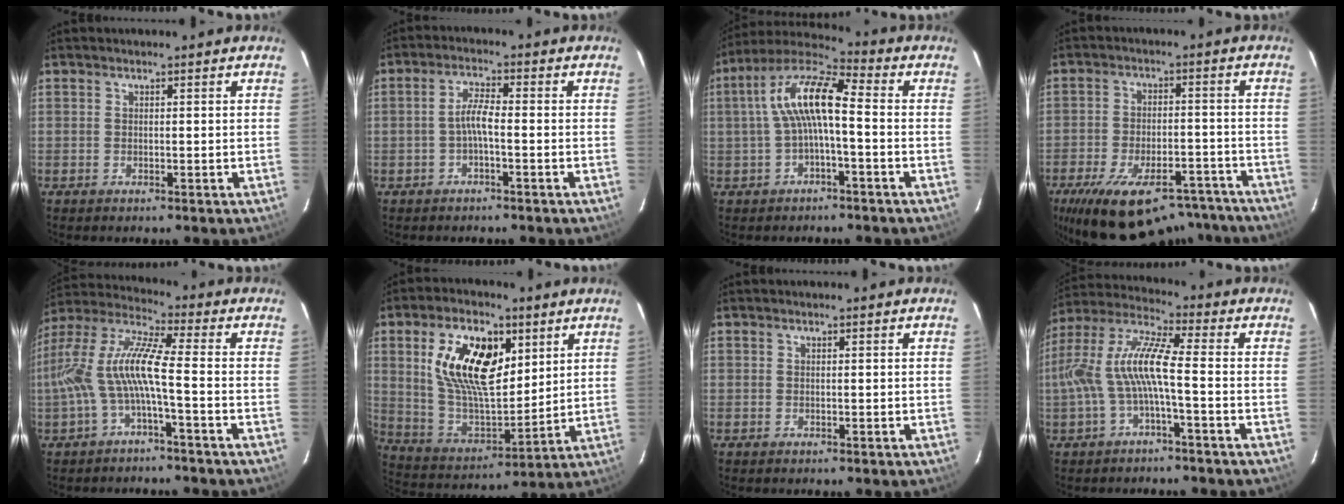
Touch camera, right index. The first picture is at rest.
{"total": 3.3, "force": [-1.2, 0.5, 3.0], "torque": [-0.065, 0.009, -0.026]}
{"total": 10.5, "force": [-0.6, 2.8, 10.1], "torque": [-0.205, 0.026, -0.016]}
{"total": 22.4, "force": [-17.4, 8.9, 10.9], "torque": [-0.211, -0.005, -0.236]}
{"total": 12.2, "force": [-3.2, 1.5, 11.7], "torque": [-0.242, 0.010, -0.066]}
{"total": 18.4, "force": [6.6, 9.7, 14.2], "torque": [-0.270, 0.011, 0.132]}
{"total": 0.0}
{"total": 10.7, "force": [-2.5, 1.6, 10.3], "torque": [-0.217, 0.011, -0.047]}